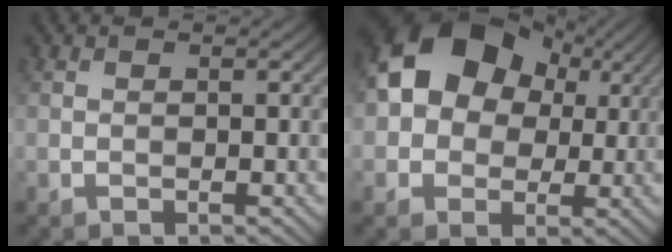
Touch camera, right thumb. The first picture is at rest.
{"total": 12.2, "force": [3.0, 9.3, 7.3], "torque": [-0.128, 0.025, 0.030]}